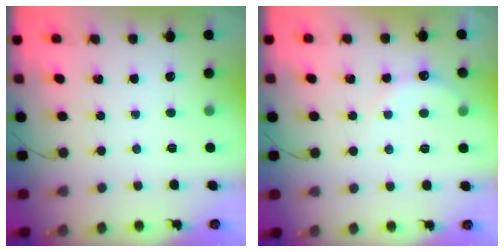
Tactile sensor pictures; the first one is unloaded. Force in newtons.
{"total": 3.9, "press": 3.7, "slide": 0.9}